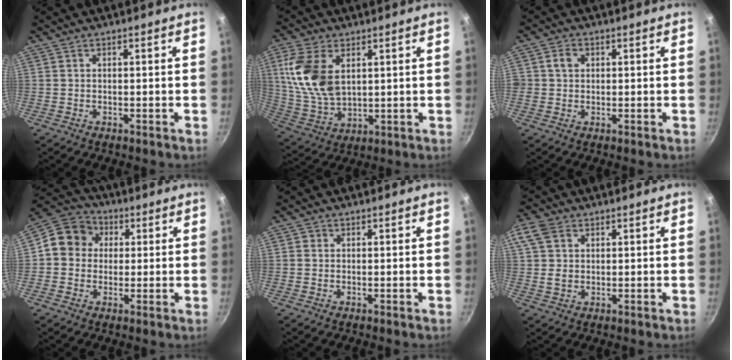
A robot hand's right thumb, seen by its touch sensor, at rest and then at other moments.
{"total": 14.2, "force": [3.9, 8.6, 10.6], "torque": [-0.201, -0.014, 0.089]}
{"total": 3.0, "force": [0.6, 2.6, 1.3], "torque": [-0.006, 0.005, 0.007]}
{"total": 9.9, "force": [1.4, 8.9, 4.0], "torque": [-0.037, 0.019, 0.001]}
{"total": 0.8, "force": [0.0, 0.7, 0.2], "torque": [0.000, 0.002, -0.003]}
{"total": 6.3, "force": [2.0, 4.8, 3.5], "torque": [-0.061, -0.001, 0.031]}